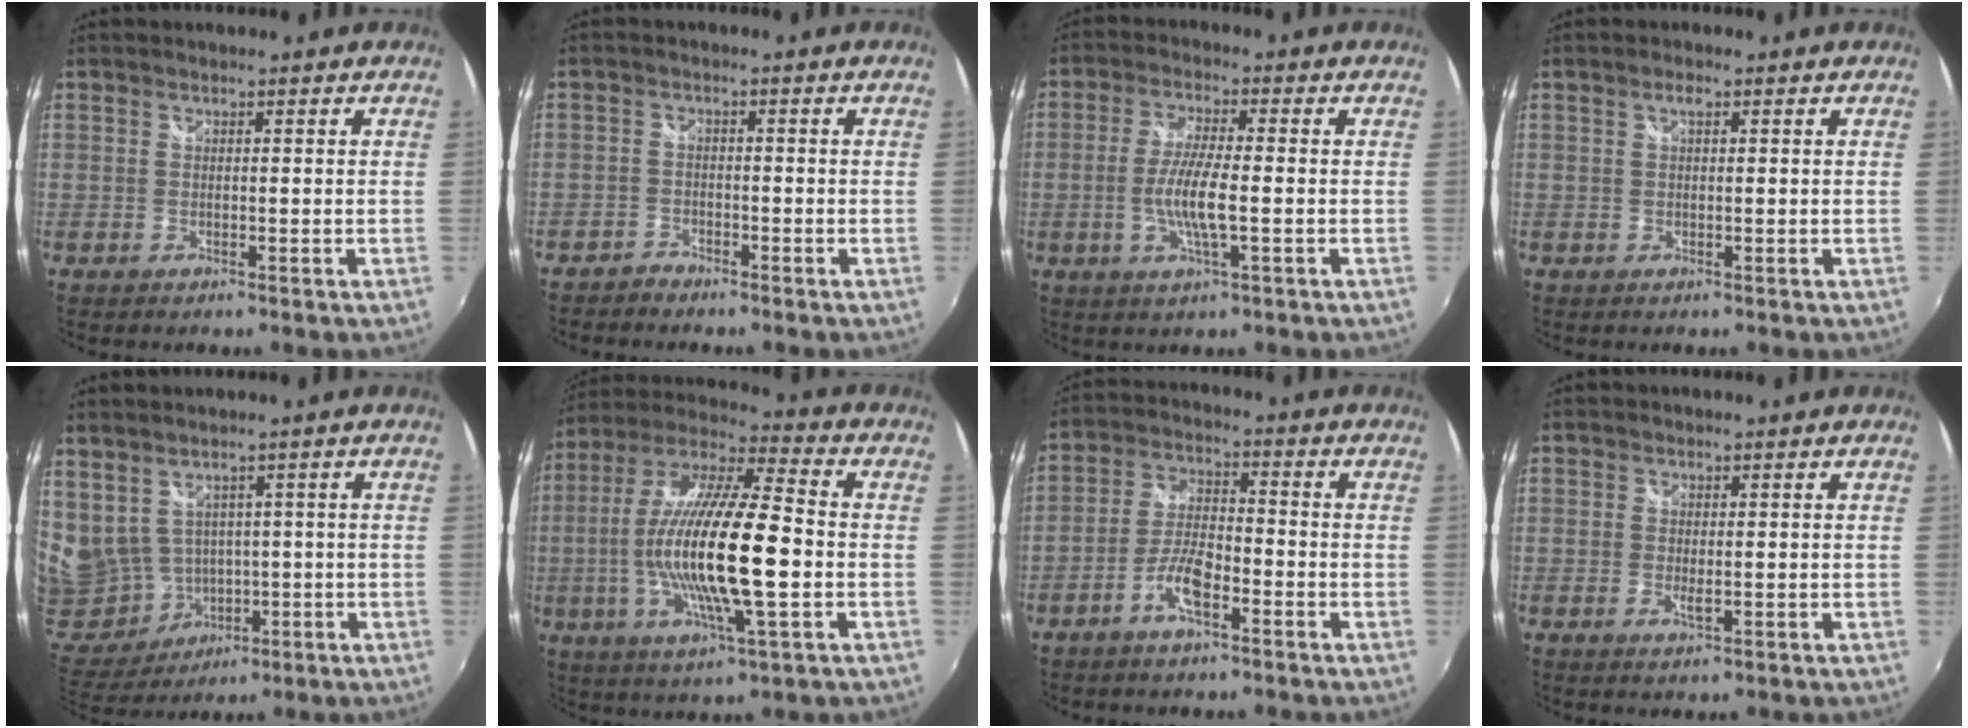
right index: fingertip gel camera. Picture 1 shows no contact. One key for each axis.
{"total": 2.4, "fx": -2.2, "fy": 0.9, "fz": -0.2, "tx": -0.009, "ty": 0.003, "tz": -0.048}
{"total": 7.6, "fx": -1.6, "fy": 1.0, "fz": 7.4, "tx": -0.146, "ty": -0.006, "tz": -0.030}
{"total": 1.2, "fx": 0.5, "fy": 0.4, "fz": 1.0, "tx": -0.018, "ty": 0.004, "tz": 0.007}
{"total": 13.4, "fx": 3.1, "fy": 10.7, "fz": 7.4, "tx": -0.185, "ty": -0.004, "tz": 0.099}
{"total": 20.7, "fx": -2.9, "fy": 3.6, "fz": 20.2, "tx": -0.378, "ty": -0.013, "tz": -0.056}
{"total": 6.6, "fx": -3.8, "fy": 1.8, "fz": 5.1, "tx": -0.111, "ty": 0.005, "tz": -0.072}
{"total": 1.5, "fx": -0.2, "fy": 0.5, "fz": 1.4, "tx": -0.027, "ty": -0.005, "tz": -0.003}